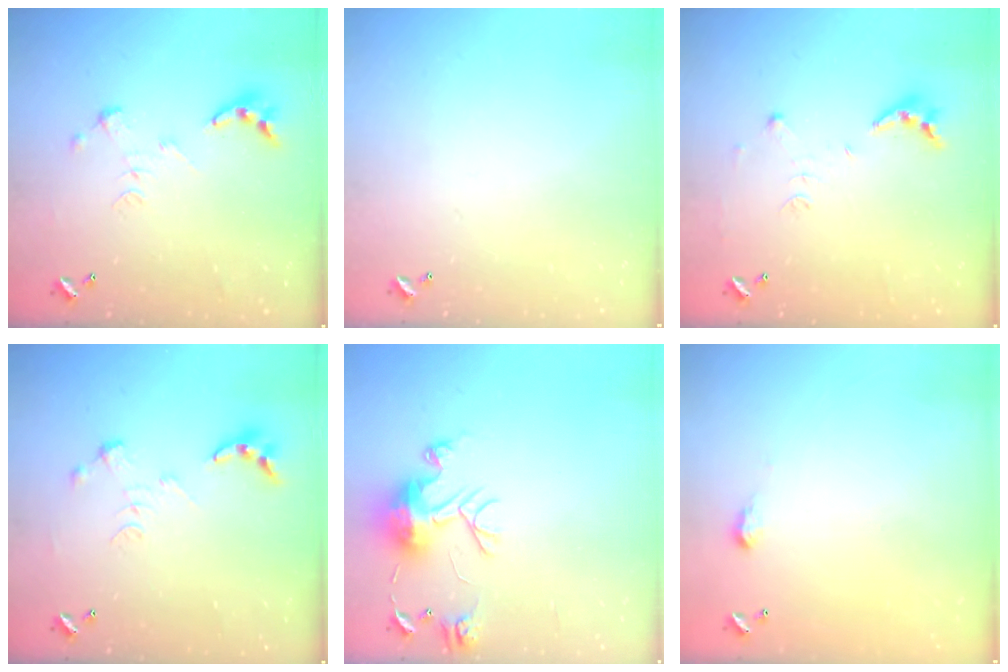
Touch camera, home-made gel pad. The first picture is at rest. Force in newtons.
{"total": 0.0}
{"total": 8.7, "press": 8.7, "slide": 0.8}
{"total": 0.0}
{"total": 10.5, "press": 10.5, "slide": 1.0}
{"total": 2.0, "press": 2.0, "slide": 0.3}